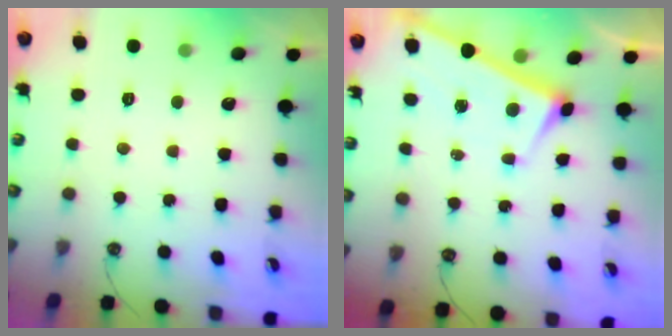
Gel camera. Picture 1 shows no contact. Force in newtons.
{"total": 3.3, "press": 3.3, "slide": 0.0}